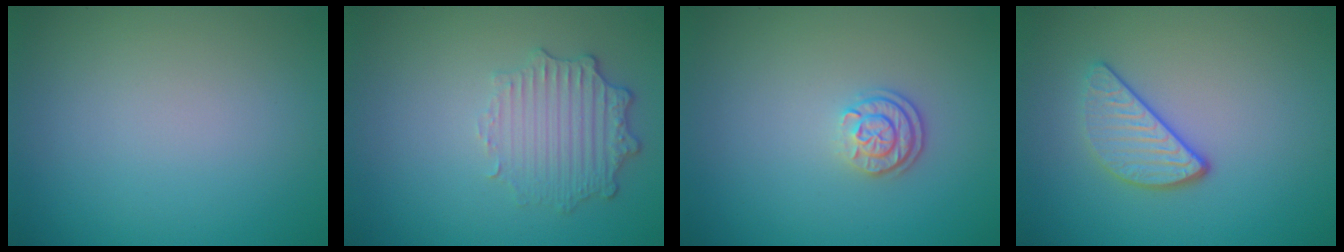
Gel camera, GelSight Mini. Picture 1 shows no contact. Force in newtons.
{"total": 2.9, "press": 2.4, "slide": 1.6}
{"total": 2.2, "press": 1.8, "slide": 1.3}
{"total": 3.0, "press": 2.5, "slide": 1.6}